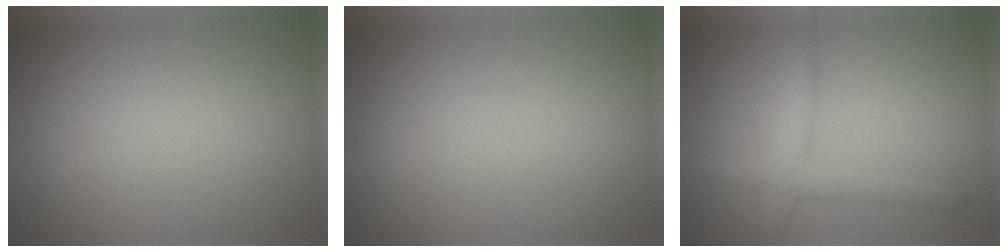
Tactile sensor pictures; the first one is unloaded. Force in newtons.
{"total": 0.0}
{"total": 2.8, "press": 2.8, "slide": 0.2}